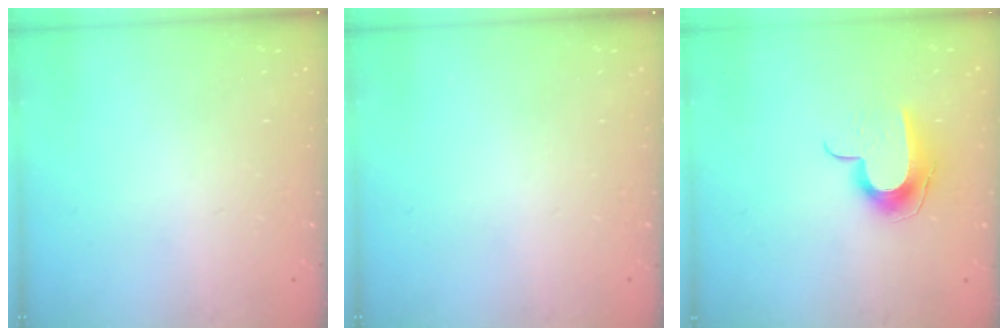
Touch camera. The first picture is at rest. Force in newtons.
{"total": 0.0}
{"total": 9.9, "press": 9.9, "slide": 0.1}